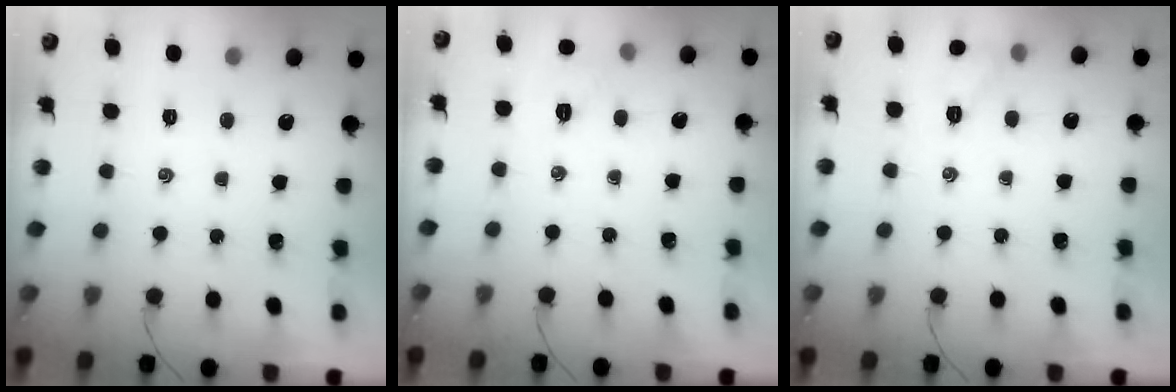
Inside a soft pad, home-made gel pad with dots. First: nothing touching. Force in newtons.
{"total": 5.4, "press": 5.3, "slide": 1.4}
{"total": 6.5, "press": 6.2, "slide": 1.7}